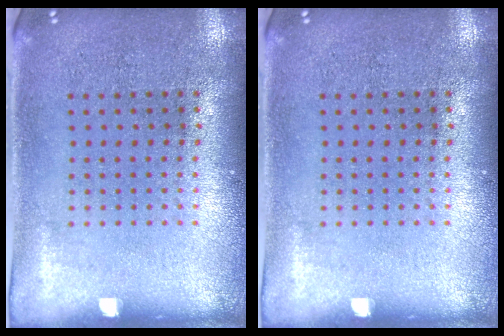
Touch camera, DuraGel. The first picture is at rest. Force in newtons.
{"total": 0.0}